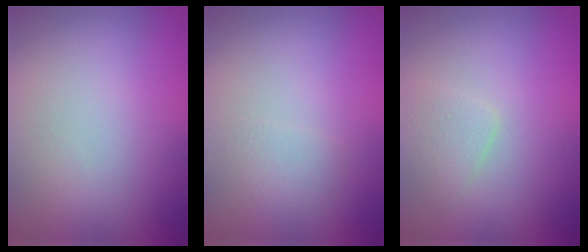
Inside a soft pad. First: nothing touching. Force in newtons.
{"total": 1.3, "press": 1.3, "slide": 0.0}
{"total": 1.6, "press": 1.6, "slide": 0.0}